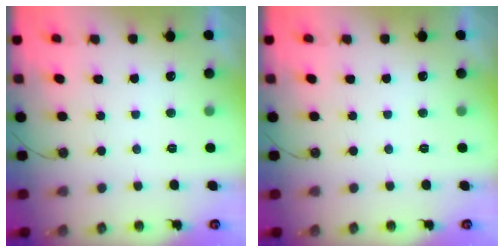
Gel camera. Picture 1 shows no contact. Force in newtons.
{"total": 0.0}